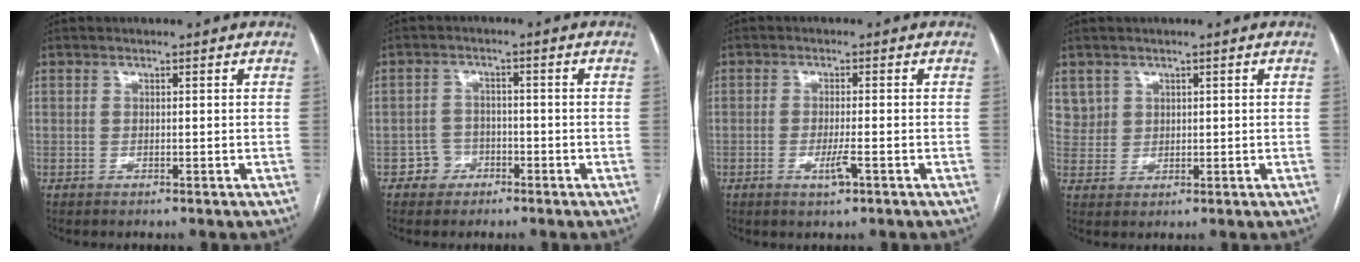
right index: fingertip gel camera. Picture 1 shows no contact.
{"total": 3.2, "force": [-1.7, 2.7, 0.0], "torque": [0.007, 0.015, -0.031]}
{"total": 3.0, "force": [-1.3, 0.3, 2.7], "torque": [-0.053, -0.004, -0.022]}
{"total": 3.3, "force": [1.8, 2.8, -0.2], "torque": [0.016, 0.007, 0.033]}